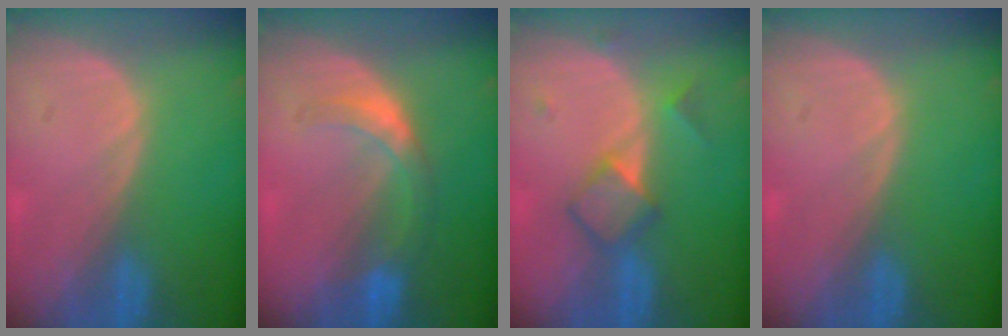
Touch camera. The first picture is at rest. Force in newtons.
{"total": 5.8, "press": 5.1, "slide": 2.7}
{"total": 5.0, "press": 4.8, "slide": 1.3}
{"total": 0.0}